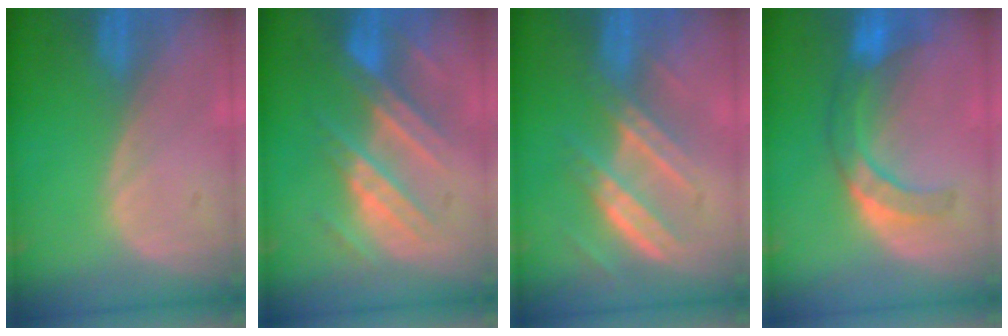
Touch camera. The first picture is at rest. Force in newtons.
{"total": 8.6, "press": 8.1, "slide": 2.7}
{"total": 7.9, "press": 7.0, "slide": 3.6}
{"total": 7.3, "press": 6.8, "slide": 2.7}